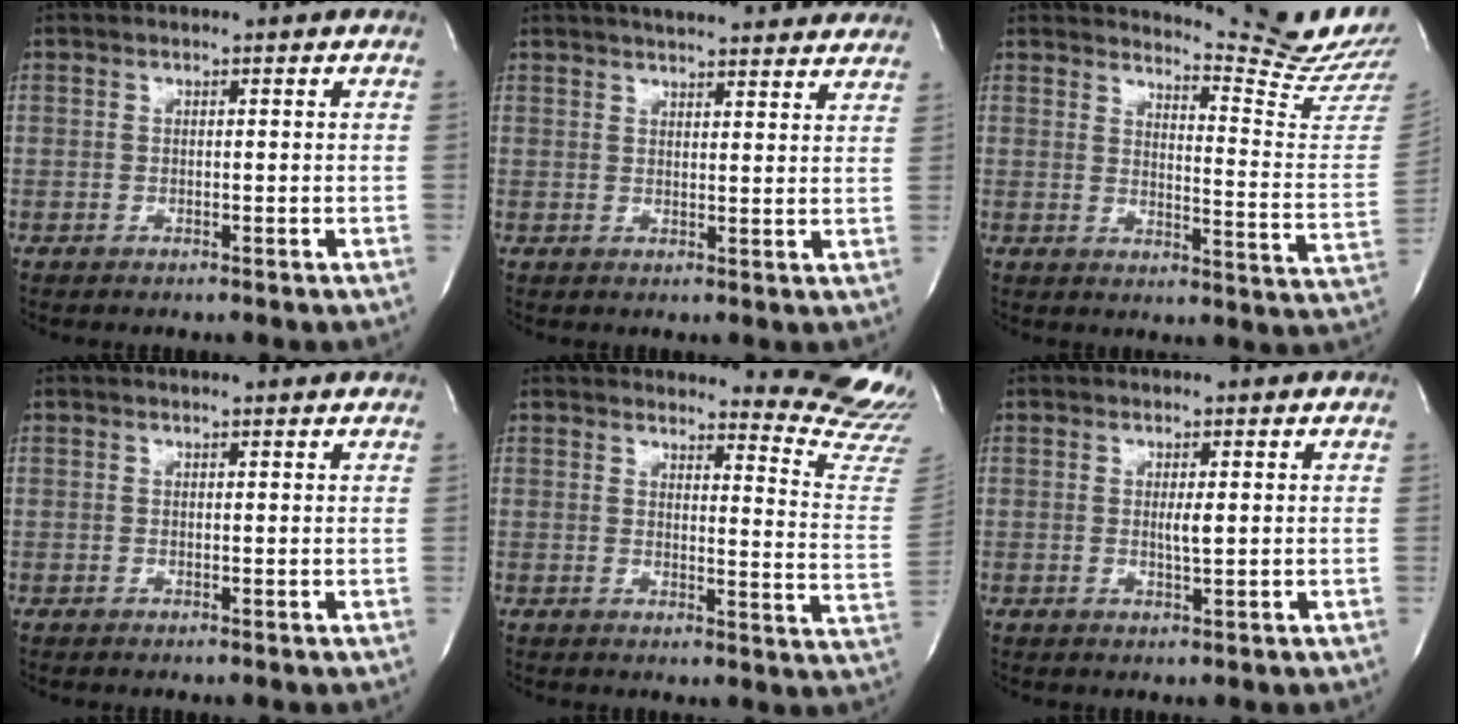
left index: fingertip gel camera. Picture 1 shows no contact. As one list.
[{"total": 17.3, "force": [15.6, 2.9, 7.0], "torque": [-0.095, 0.023, 0.192]}, {"total": 14.5, "force": [14.1, -2.3, 2.5], "torque": [-0.037, -0.142, 0.161]}, {"total": 1.4, "force": [1.4, -0.1, 0.1], "torque": [-0.010, -0.004, 0.012]}, {"total": 13.2, "force": [13.2, -0.2, 1.4], "torque": [0.007, -0.160, 0.115]}, {"total": 1.6, "force": [0.0, 0.0, 1.6], "torque": [-0.035, -0.007, 0.001]}]